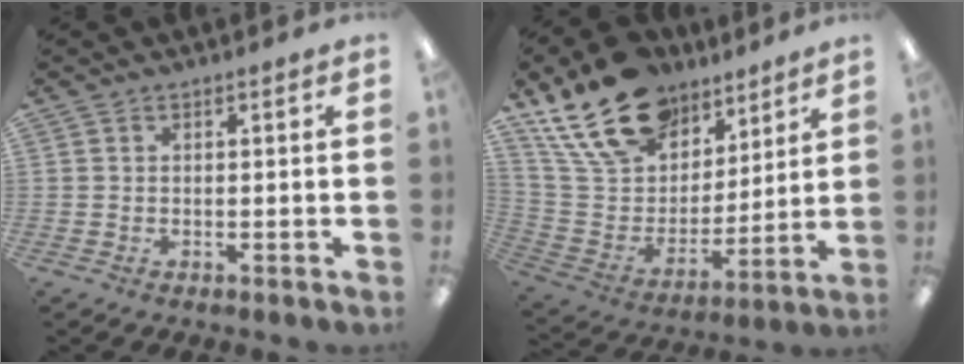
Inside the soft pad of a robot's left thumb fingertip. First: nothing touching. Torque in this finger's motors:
{"motor_torque": [0.51, 0.51, 1.39, -1.38, 0.16]}